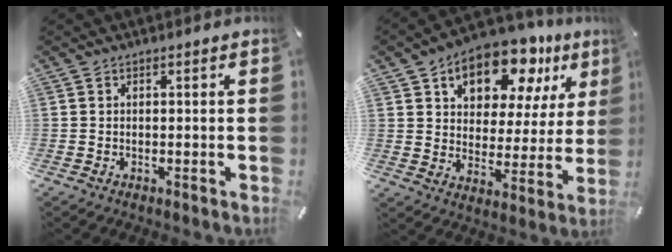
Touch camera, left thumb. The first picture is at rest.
{"total": 15.3, "force": [10.1, 8.7, 7.4], "torque": [-0.114, -0.069, 0.173]}